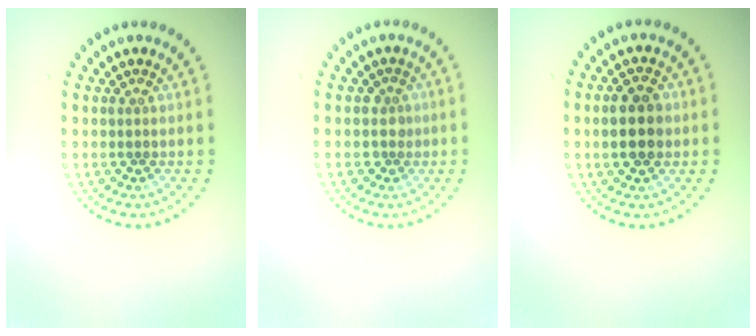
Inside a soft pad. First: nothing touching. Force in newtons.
{"total": 1.5, "press": 1.1, "slide": 1.0}
{"total": 4.2, "press": 4.2, "slide": 0.3}